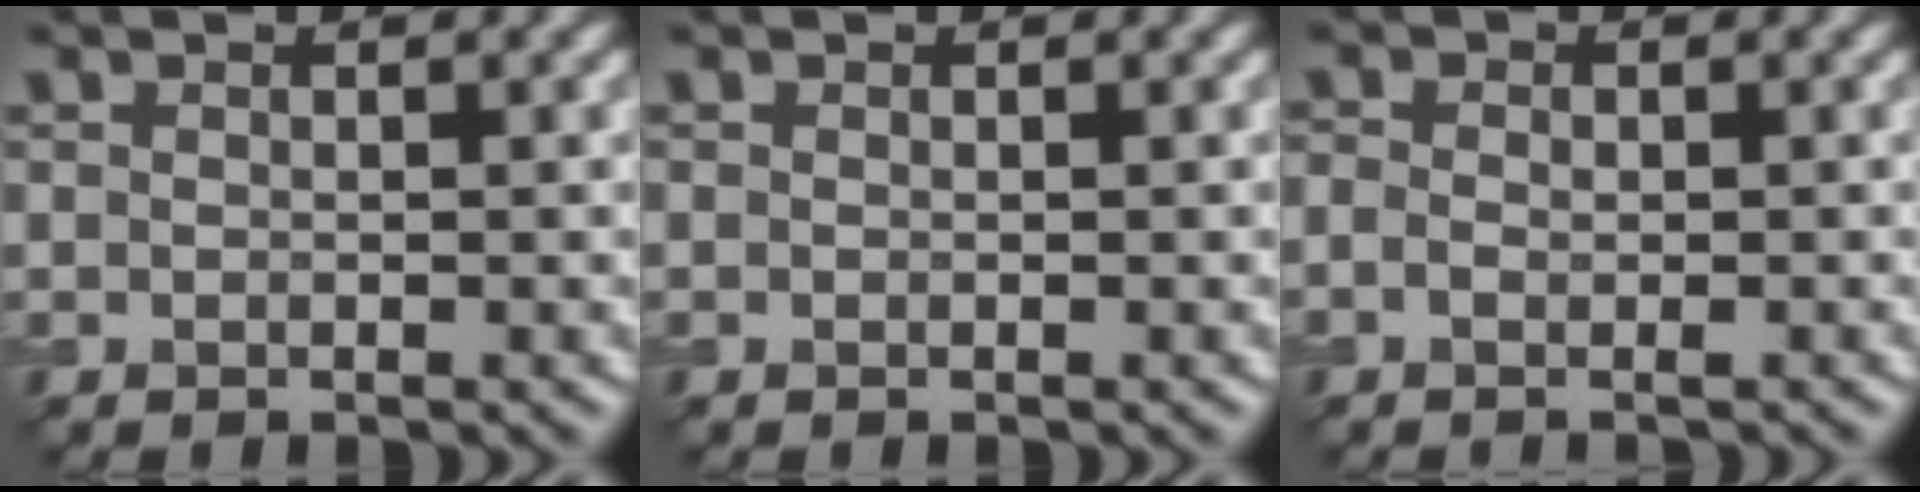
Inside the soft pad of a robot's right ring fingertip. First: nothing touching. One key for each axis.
{"total": 0.0}
{"total": 2.0, "fx": -0.7, "fy": 1.2, "fz": 1.4, "tx": -0.013, "ty": 0.008, "tz": -0.013}